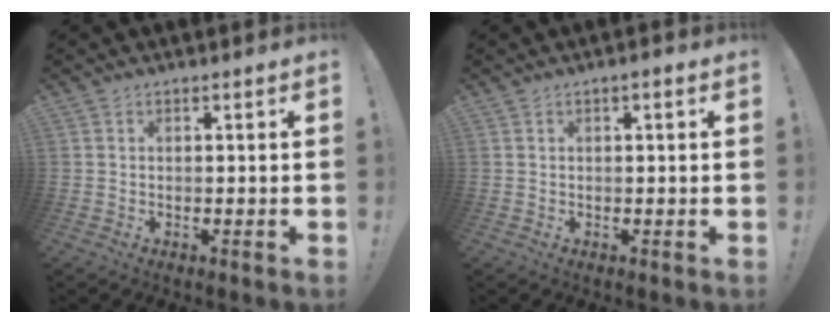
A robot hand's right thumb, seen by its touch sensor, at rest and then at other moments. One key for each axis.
{"total": 1.3, "fx": 0.1, "fy": 0.3, "fz": 1.3, "tx": -0.017, "ty": 0.000, "tz": -0.001}